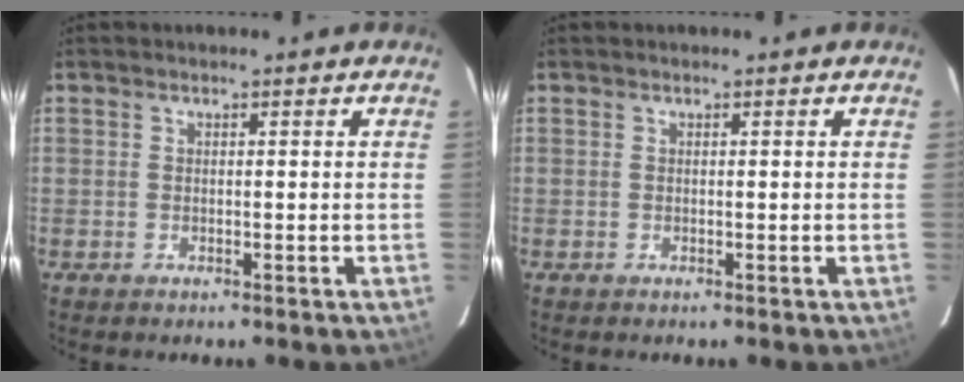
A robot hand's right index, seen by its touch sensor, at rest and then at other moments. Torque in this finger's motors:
{"motor_torque": [0.00, 0.00, 0.01, 0.00]}